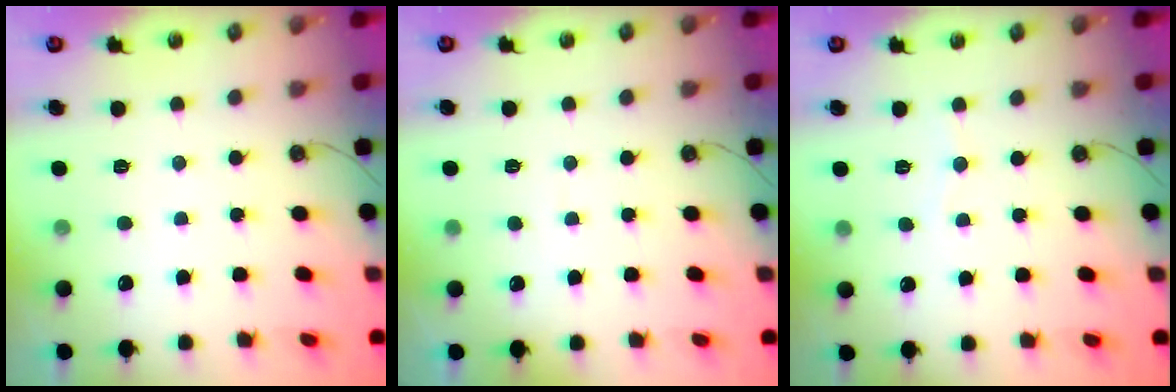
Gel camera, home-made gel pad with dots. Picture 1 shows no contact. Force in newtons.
{"total": 2.0, "press": 2.0, "slide": 0.2}
{"total": 3.2, "press": 3.1, "slide": 0.3}